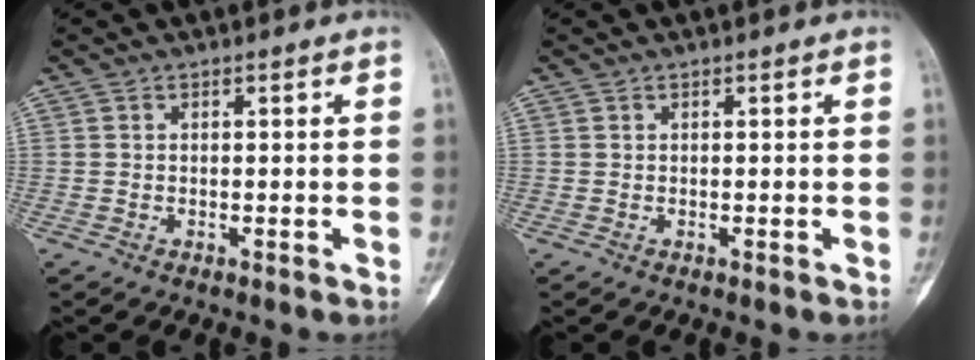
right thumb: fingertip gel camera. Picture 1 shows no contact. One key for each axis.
{"total": 0.0}